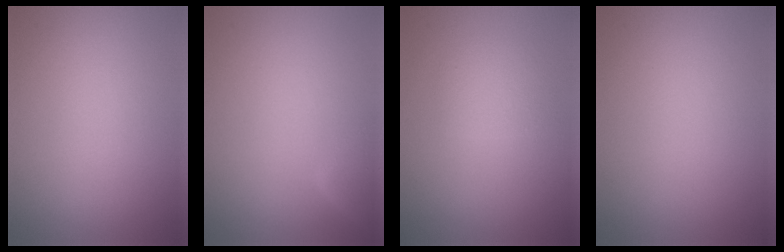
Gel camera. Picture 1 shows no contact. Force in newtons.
{"total": 3.0, "press": 3.0, "slide": 0.3}
{"total": 2.9, "press": 2.9, "slide": 0.2}
{"total": 0.0}